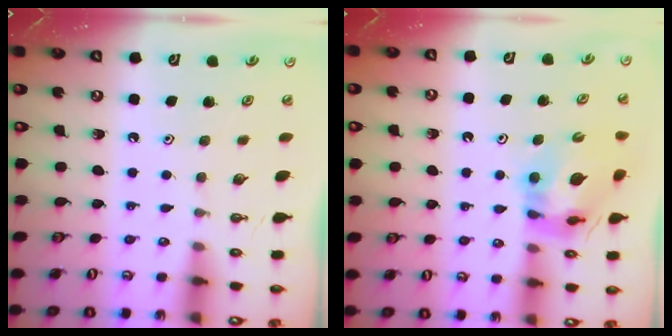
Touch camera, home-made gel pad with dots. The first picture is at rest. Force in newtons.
{"total": 12.7, "press": 12.6, "slide": 1.3}